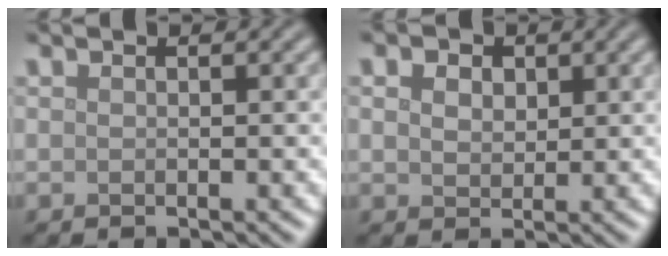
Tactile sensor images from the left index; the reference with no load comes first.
{"total": 3.6, "force": [1.8, 2.4, 1.9], "torque": [-0.035, 0.019, 0.010]}